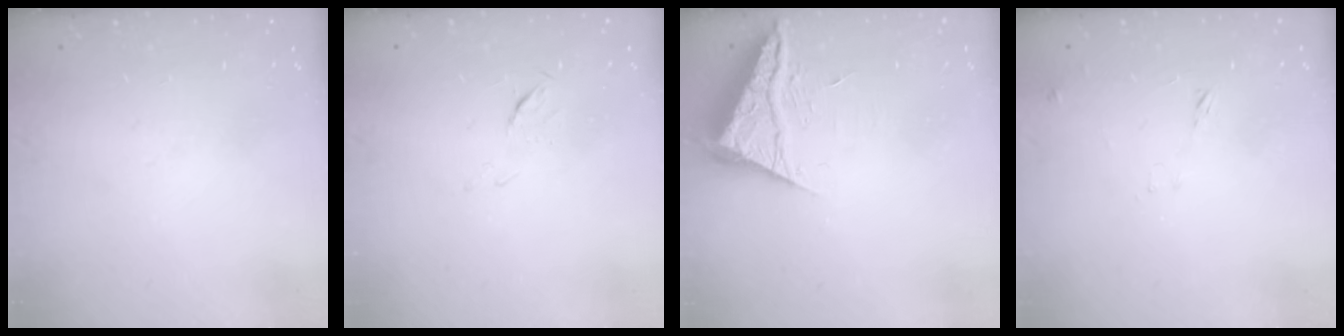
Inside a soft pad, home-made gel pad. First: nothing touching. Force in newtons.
{"total": 4.1, "press": 3.9, "slide": 1.2}
{"total": 7.3, "press": 7.3, "slide": 0.5}
{"total": 9.4, "press": 9.4, "slide": 0.6}